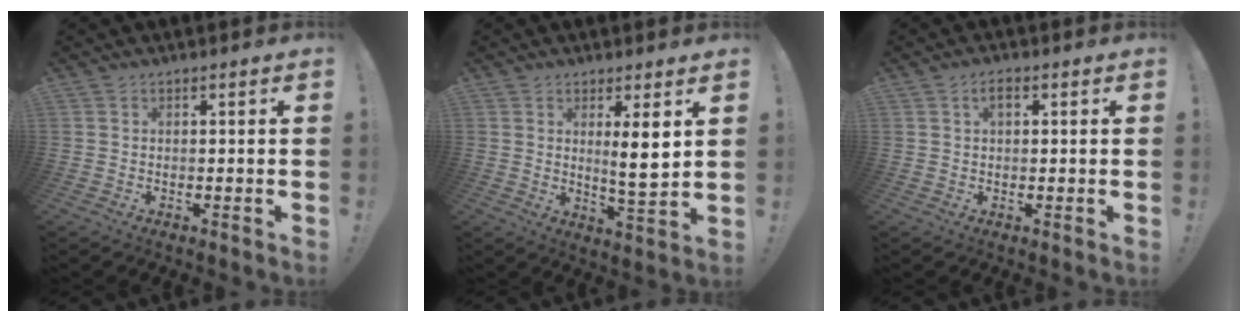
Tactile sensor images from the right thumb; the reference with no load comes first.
{"total": 7.6, "force": [2.4, 0.6, 7.2], "torque": [-0.111, -0.017, 0.034]}
{"total": 2.4, "force": [0.9, 1.1, 1.9], "torque": [-0.035, 0.005, 0.012]}